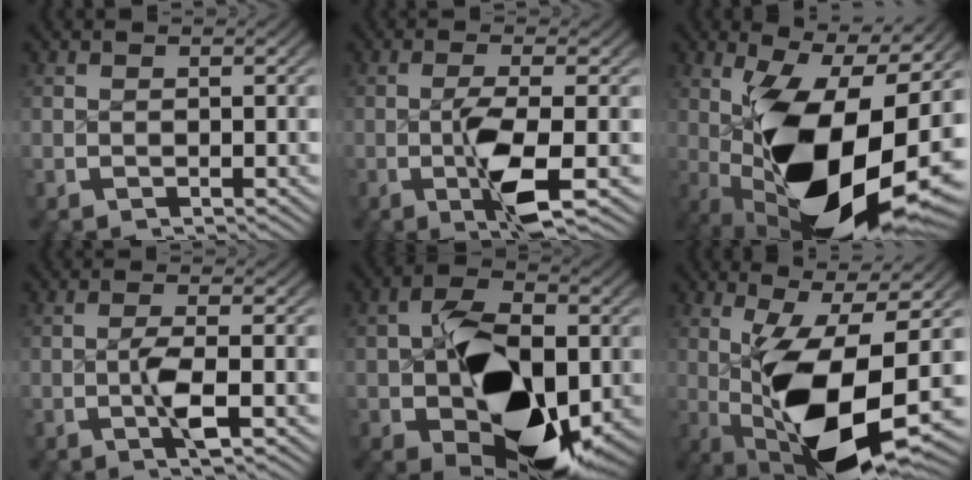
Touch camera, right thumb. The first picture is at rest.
{"total": 5.7, "force": [-1.1, 1.7, 5.3], "torque": [-0.102, -0.012, -0.015]}
{"total": 20.6, "force": [-2.5, 10.7, 17.4], "torque": [-0.310, -0.065, -0.002]}
{"total": 3.4, "force": [-0.7, 1.0, 3.1], "torque": [-0.061, -0.005, -0.014]}
{"total": 17.4, "force": [-2.8, 10.9, 13.3], "torque": [-0.237, -0.061, -0.018]}
{"total": 16.7, "force": [-1.7, 8.0, 14.6], "torque": [-0.270, -0.052, 0.003]}